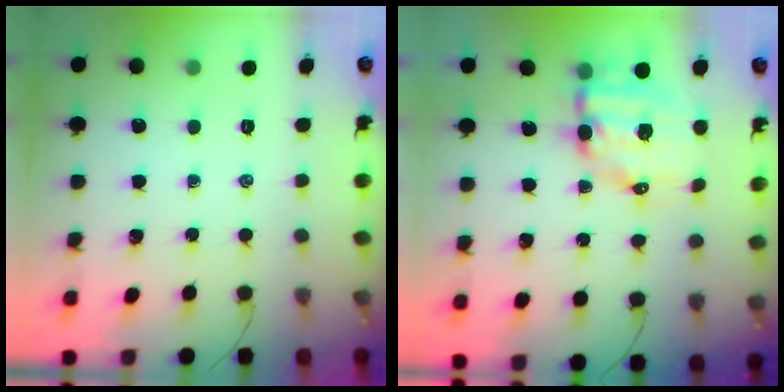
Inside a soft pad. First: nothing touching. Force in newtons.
{"total": 10.3, "press": 10.2, "slide": 1.8}